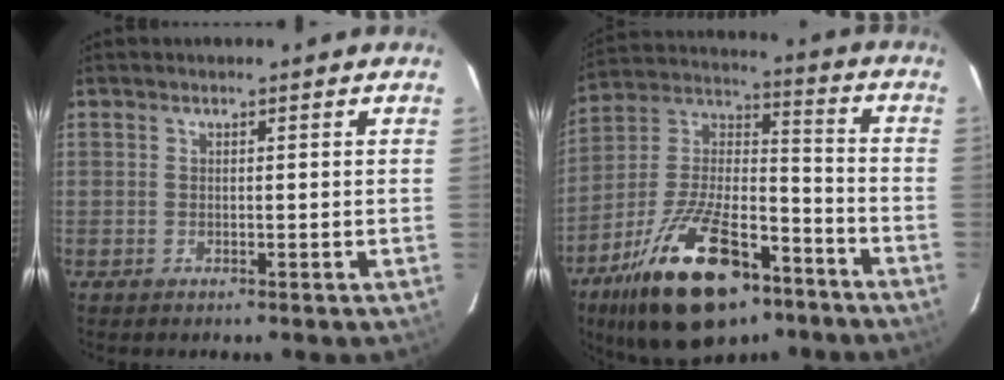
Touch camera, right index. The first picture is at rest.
{"total": 24.5, "force": [-14.7, 11.1, 16.2], "torque": [-0.309, 0.002, -0.236]}